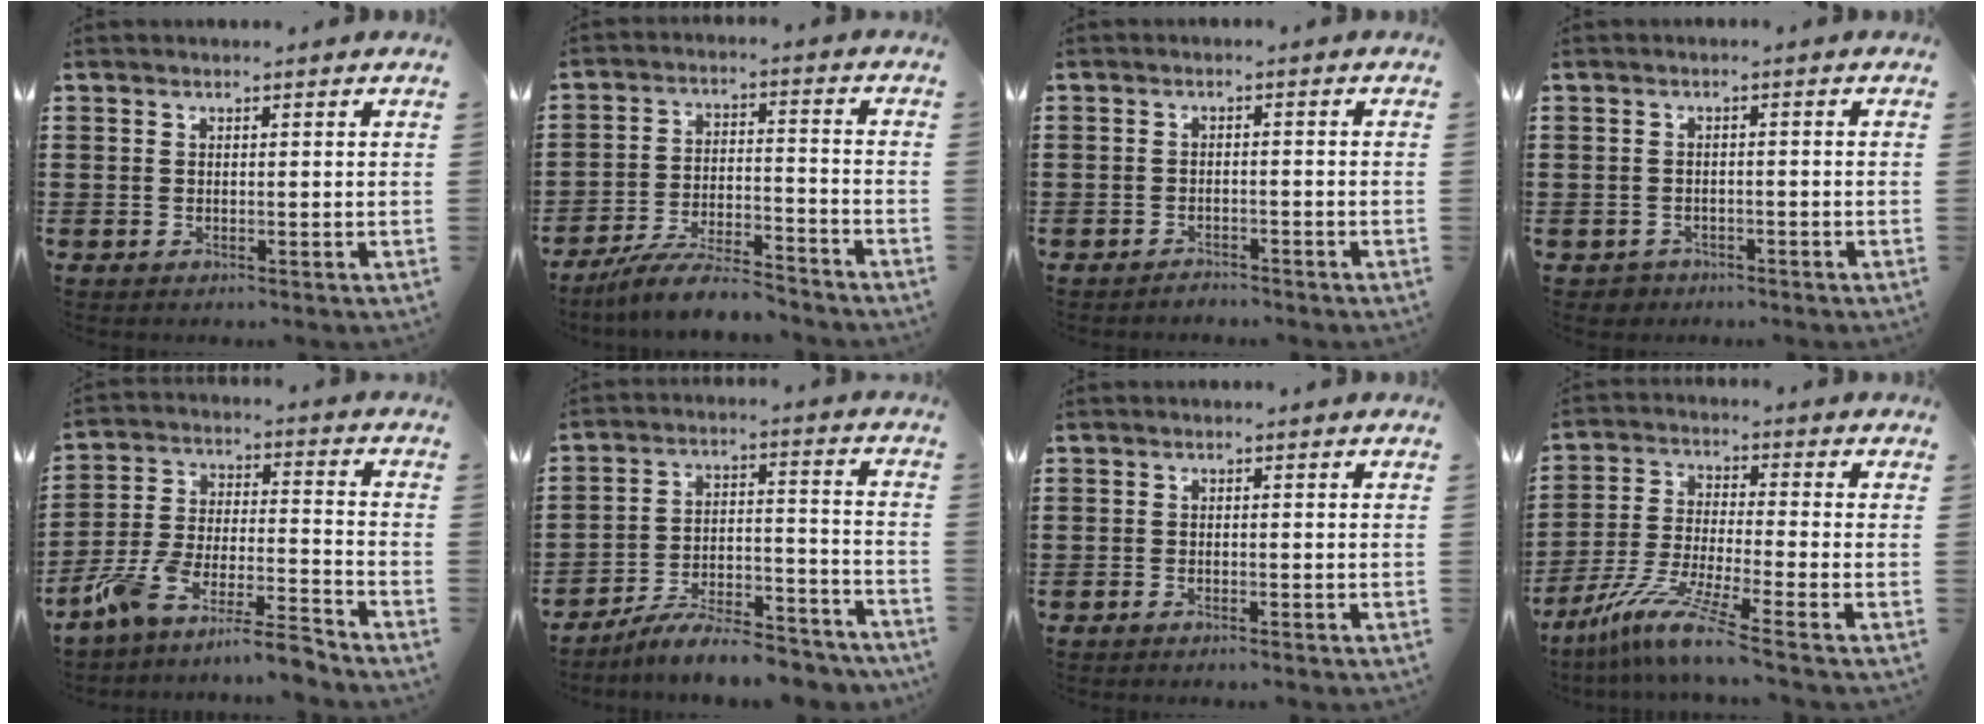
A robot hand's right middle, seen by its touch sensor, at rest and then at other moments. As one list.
[{"total": 7.6, "force": [-7.0, 0.8, 3.1], "torque": [-0.061, 0.006, -0.133]}, {"total": 1.5, "force": [-1.5, 0.2, -0.1], "torque": [-0.004, 0.001, -0.034]}, {"total": 1.1, "force": [-0.9, 0.6, -0.1], "torque": [-0.003, 0.001, -0.021]}, {"total": 9.3, "force": [-8.6, 0.0, 3.4], "torque": [-0.075, 0.004, -0.175]}, {"total": 8.2, "force": [-7.7, 0.7, 2.9], "torque": [-0.044, 0.014, -0.146]}, {"total": 0.5, "force": [-0.4, -0.1, 0.2], "torque": [-0.005, -0.003, -0.008]}, {"total": 9.1, "force": [-6.9, 0.1, 5.9], "torque": [-0.125, -0.010, -0.137]}]